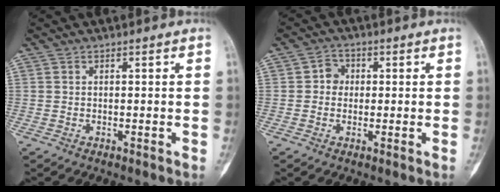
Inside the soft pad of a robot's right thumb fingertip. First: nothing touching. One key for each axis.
{"total": 3.1, "fx": 0.1, "fy": 2.8, "fz": 1.3, "tx": 0.001, "ty": 0.009, "tz": -0.007}